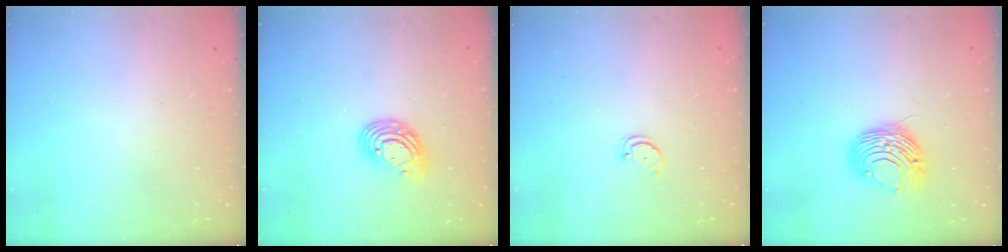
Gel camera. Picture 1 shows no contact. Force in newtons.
{"total": 9.4, "press": 9.4, "slide": 0.8}
{"total": 2.5, "press": 2.4, "slide": 0.4}
{"total": 9.3, "press": 9.3, "slide": 0.3}